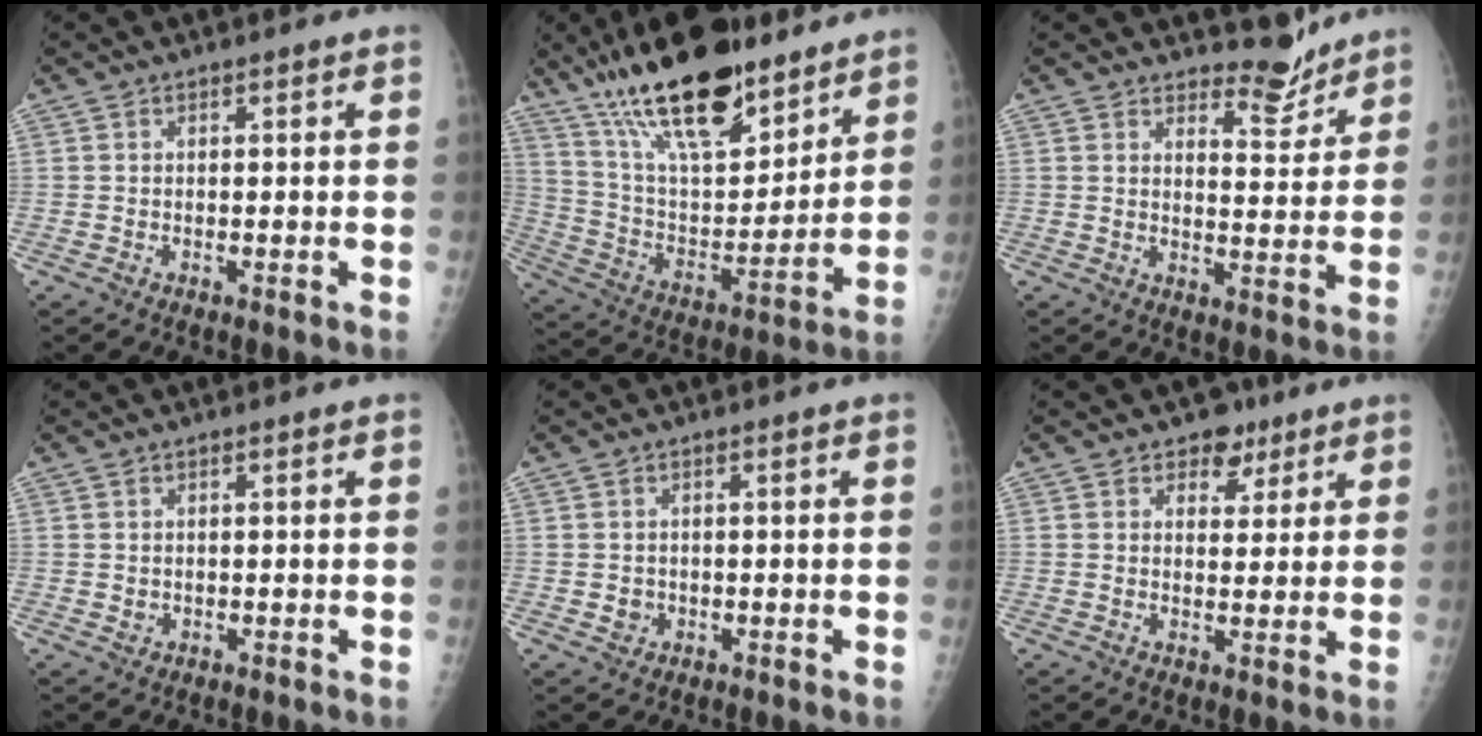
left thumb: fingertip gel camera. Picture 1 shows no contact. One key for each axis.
{"total": 25.4, "fx": 17.6, "fy": 9.5, "fz": 15.7, "tx": -0.232, "ty": -0.065, "tz": 0.304}
{"total": 5.3, "fx": 5.1, "fy": 1.5, "fz": 0.7, "tx": 0.012, "ty": -0.050, "tz": 0.079}
{"total": 1.1, "fx": 0.2, "fy": 0.9, "fz": 0.6, "tx": -0.005, "ty": -0.001, "tz": 0.008}
{"total": 1.8, "fx": -0.3, "fy": 1.7, "fz": 0.6, "tx": -0.001, "ty": 0.003, "tz": 0.001}
{"total": 5.2, "fx": 3.3, "fy": 3.6, "fz": 1.8, "tx": 0.007, "ty": -0.014, "tz": 0.047}